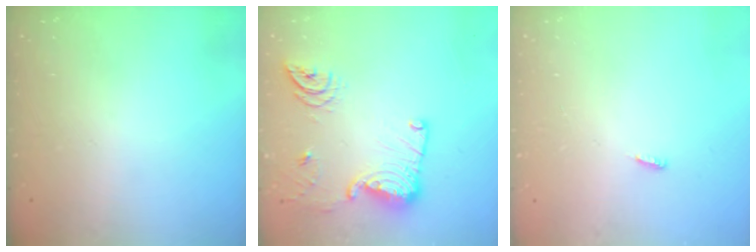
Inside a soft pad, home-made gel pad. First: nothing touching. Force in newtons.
{"total": 15.7, "press": 15.5, "slide": 2.6}
{"total": 3.6, "press": 3.4, "slide": 1.0}